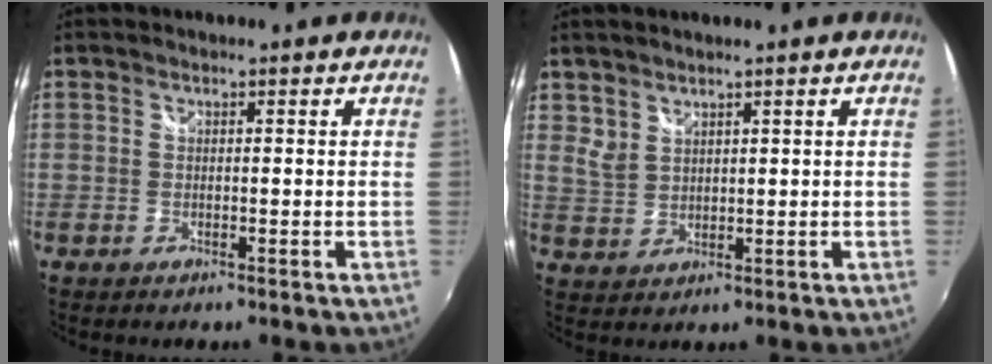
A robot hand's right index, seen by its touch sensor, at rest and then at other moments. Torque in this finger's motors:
{"motor_torque": [0.56, 0.46, 0.03, 0.01]}